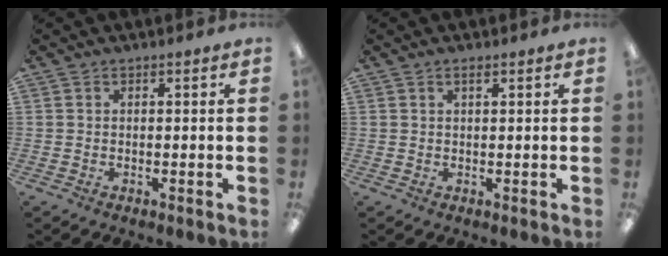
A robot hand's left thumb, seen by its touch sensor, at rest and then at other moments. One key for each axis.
{"total": 1.0, "fx": 0.8, "fy": 0.3, "fz": 0.6, "tx": -0.013, "ty": 0.002, "tz": 0.014}